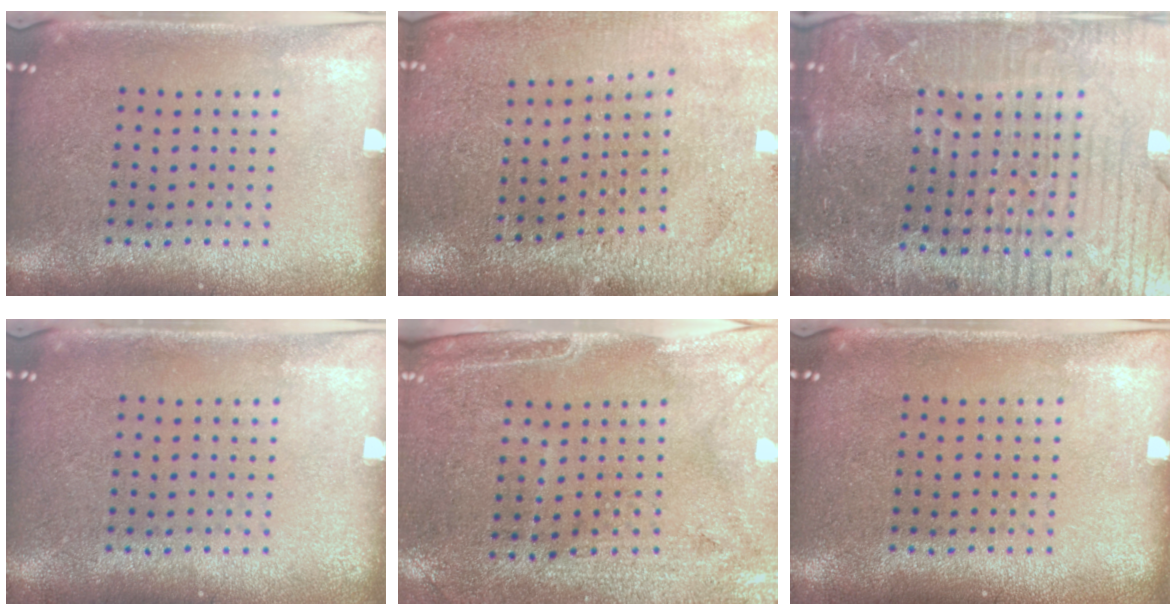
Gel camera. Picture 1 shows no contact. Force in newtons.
{"total": 3.0, "press": 3.0, "slide": 0.4}
{"total": 6.1, "press": 5.4, "slide": 2.8}
{"total": 0.0}
{"total": 3.0, "press": 2.6, "slide": 1.5}
{"total": 0.0}